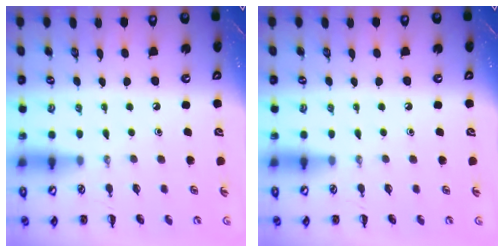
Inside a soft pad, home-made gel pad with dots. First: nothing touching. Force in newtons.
{"total": 0.0}